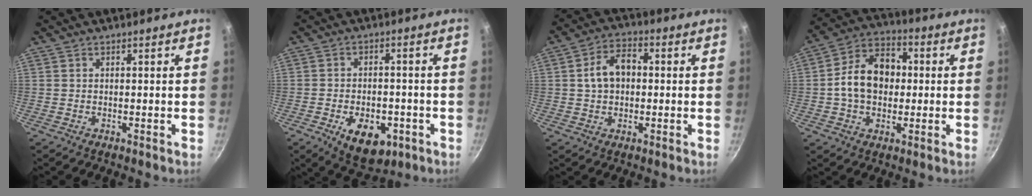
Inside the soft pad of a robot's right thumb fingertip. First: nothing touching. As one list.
[{"total": 10.8, "force": [-4.2, 6.6, 7.5], "torque": [-0.082, 0.010, -0.050]}, {"total": 8.0, "force": [0.6, 5.6, 5.7], "torque": [-0.080, 0.022, 0.002]}, {"total": 13.2, "force": [0.2, 9.7, 9.0], "torque": [-0.118, 0.028, -0.012]}]